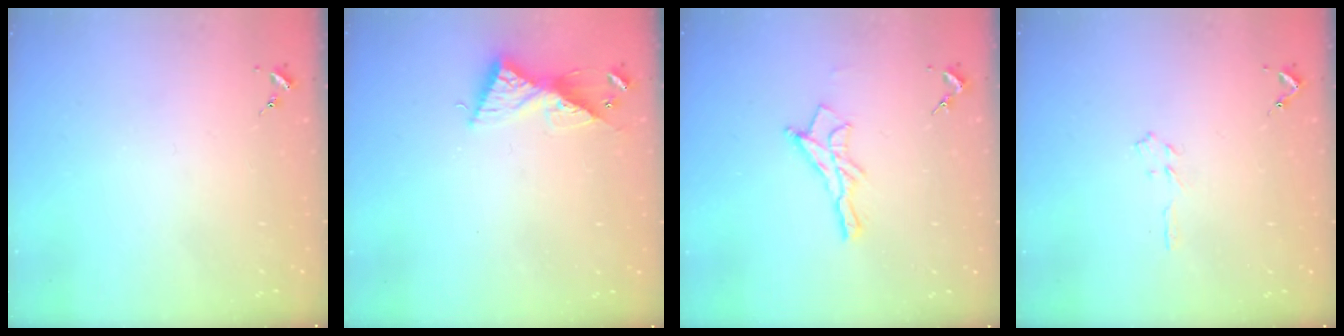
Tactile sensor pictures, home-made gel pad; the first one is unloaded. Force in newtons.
{"total": 9.3, "press": 9.3, "slide": 0.7}
{"total": 10.5, "press": 10.5, "slide": 0.9}
{"total": 3.1, "press": 3.1, "slide": 0.3}